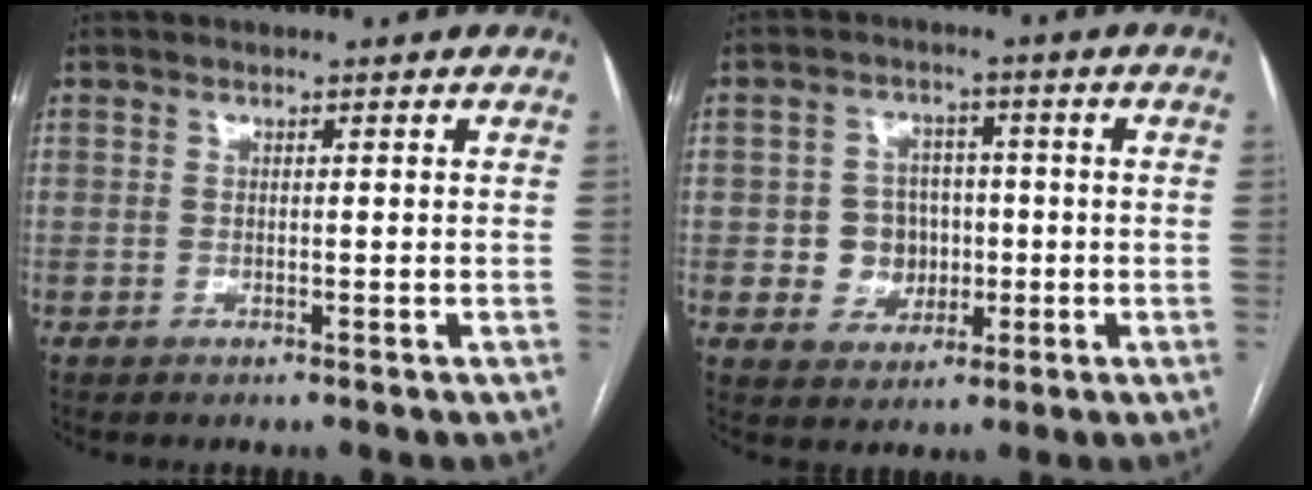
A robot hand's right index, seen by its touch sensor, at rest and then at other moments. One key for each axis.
{"total": 6.5, "fx": -0.6, "fy": 6.0, "fz": 2.2, "tx": -0.037, "ty": 0.017, "tz": -0.003}